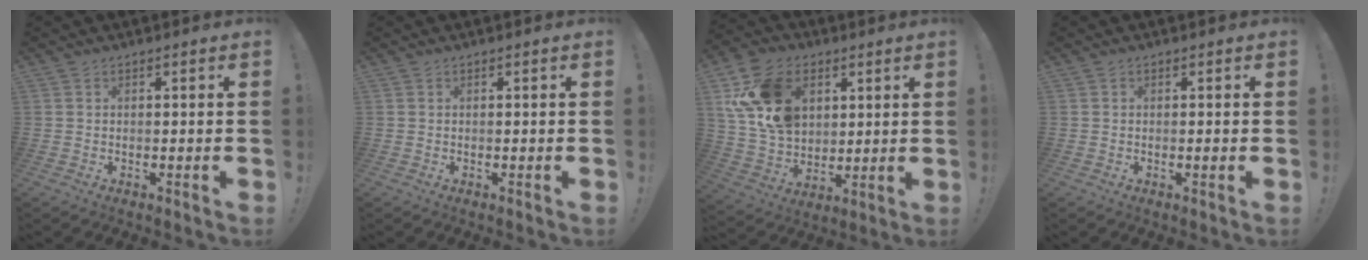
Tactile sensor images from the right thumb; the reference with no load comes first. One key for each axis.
{"total": 0.0}
{"total": 19.8, "fx": 7.0, "fy": 14.8, "fz": 11.2, "tx": -0.200, "ty": -0.021, "tz": 0.141}
{"total": 1.0, "fx": -0.1, "fy": -0.1, "fz": 1.0, "tx": -0.008, "ty": -0.003, "tz": -0.004}